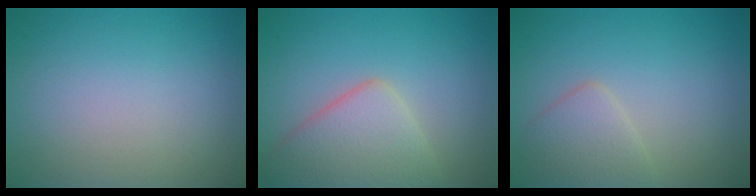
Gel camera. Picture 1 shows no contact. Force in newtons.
{"total": 5.2, "press": 5.2, "slide": 0.3}
{"total": 2.5, "press": 2.5, "slide": 0.2}